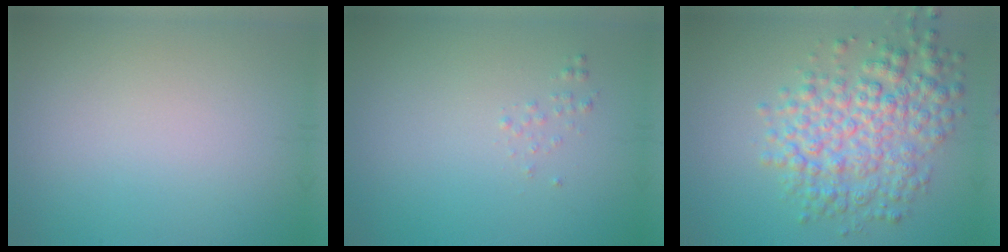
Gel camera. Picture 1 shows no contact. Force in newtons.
{"total": 0.6, "press": 0.6, "slide": 0.1}
{"total": 6.3, "press": 6.3, "slide": 0.1}